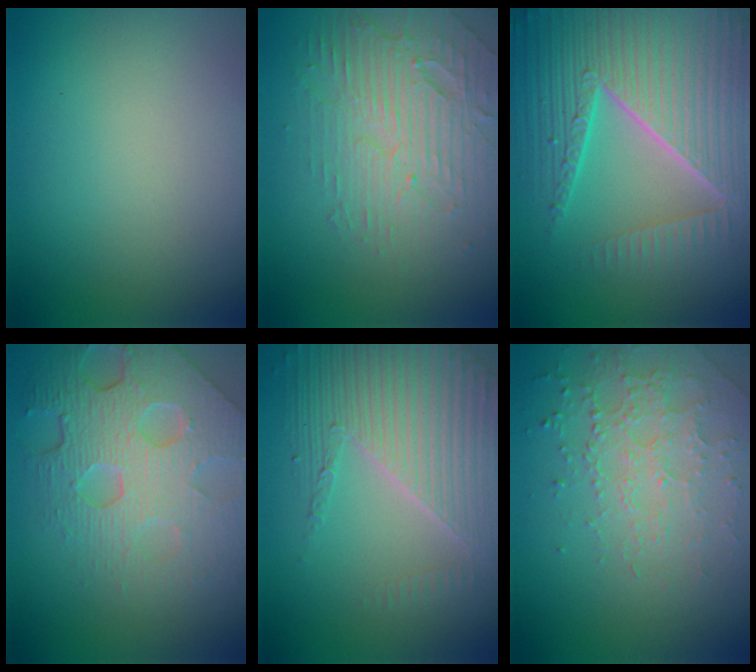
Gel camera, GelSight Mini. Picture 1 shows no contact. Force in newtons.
{"total": 4.4, "press": 3.9, "slide": 2.2}
{"total": 10.4, "press": 6.7, "slide": 7.9}
{"total": 7.6, "press": 5.5, "slide": 5.3}
{"total": 6.5, "press": 4.9, "slide": 4.3}
{"total": 2.6, "press": 2.4, "slide": 1.1}